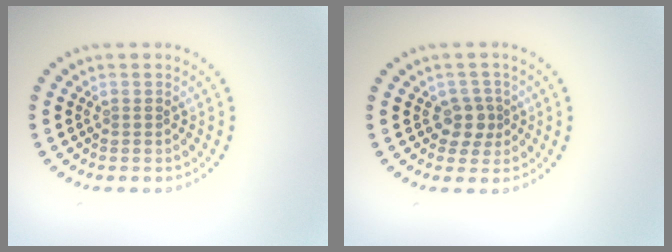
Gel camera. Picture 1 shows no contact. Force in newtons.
{"total": 2.0, "press": 1.6, "slide": 1.1}